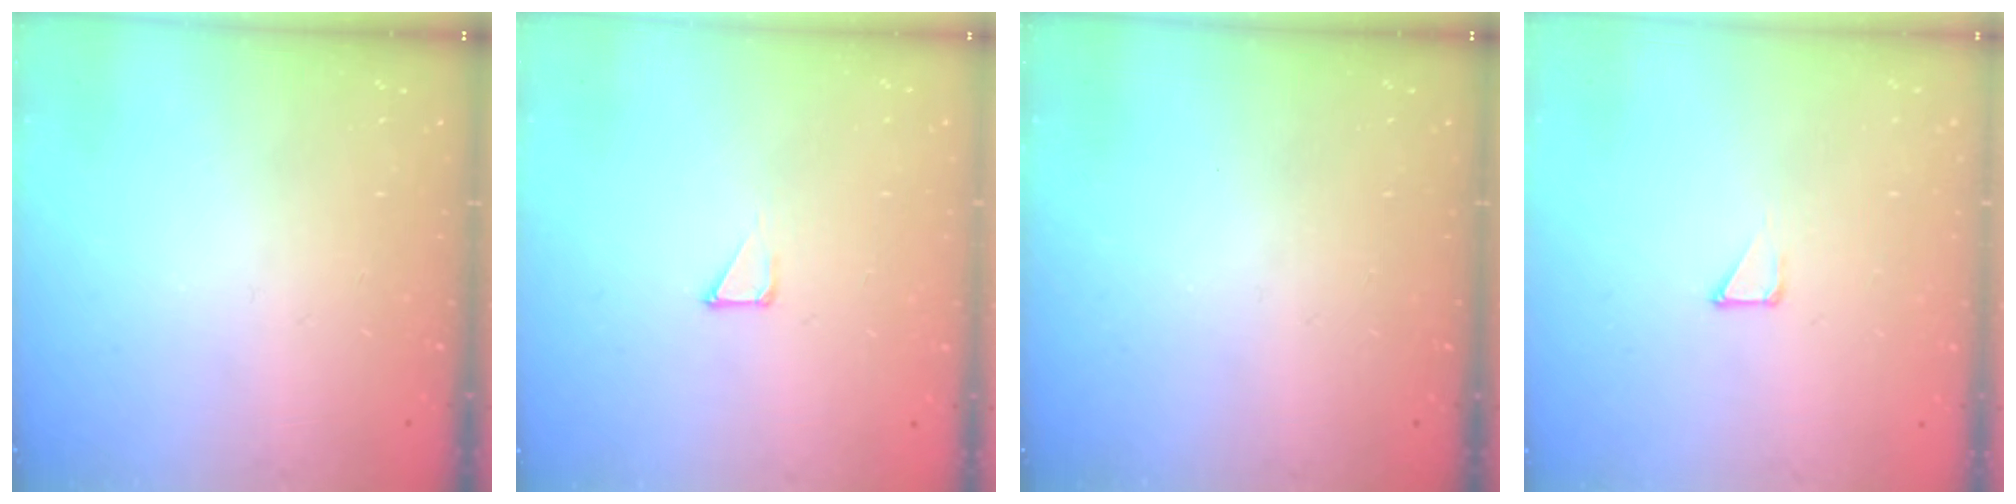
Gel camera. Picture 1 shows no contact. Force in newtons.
{"total": 1.3, "press": 1.3, "slide": 0.0}
{"total": 0.0}
{"total": 1.6, "press": 1.6, "slide": 0.1}